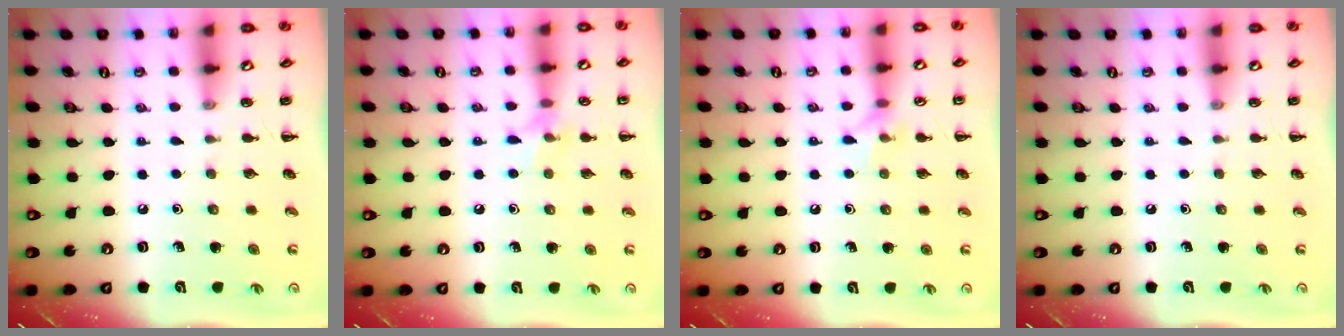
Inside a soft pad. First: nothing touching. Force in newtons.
{"total": 7.1, "press": 6.9, "slide": 1.6}
{"total": 6.8, "press": 6.7, "slide": 1.3}
{"total": 0.0}